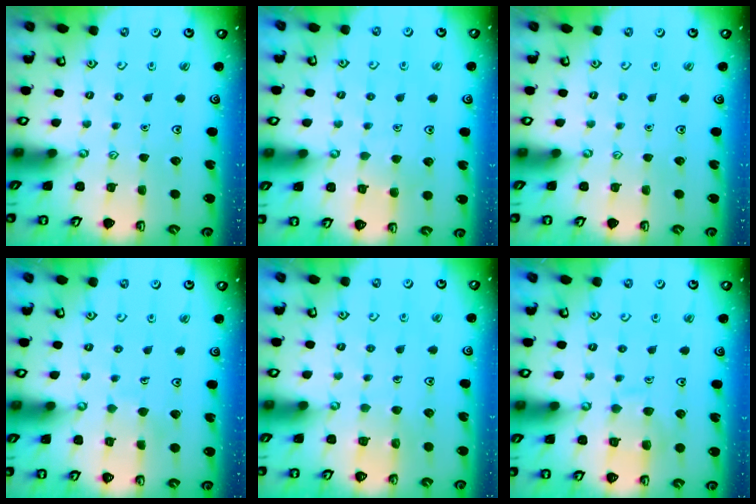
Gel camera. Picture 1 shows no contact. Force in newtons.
{"total": 4.0, "press": 4.0, "slide": 0.4}
{"total": 0.0}
{"total": 3.7, "press": 3.7, "slide": 0.2}
{"total": 6.4, "press": 6.3, "slide": 0.4}
{"total": 8.3, "press": 8.2, "slide": 0.8}